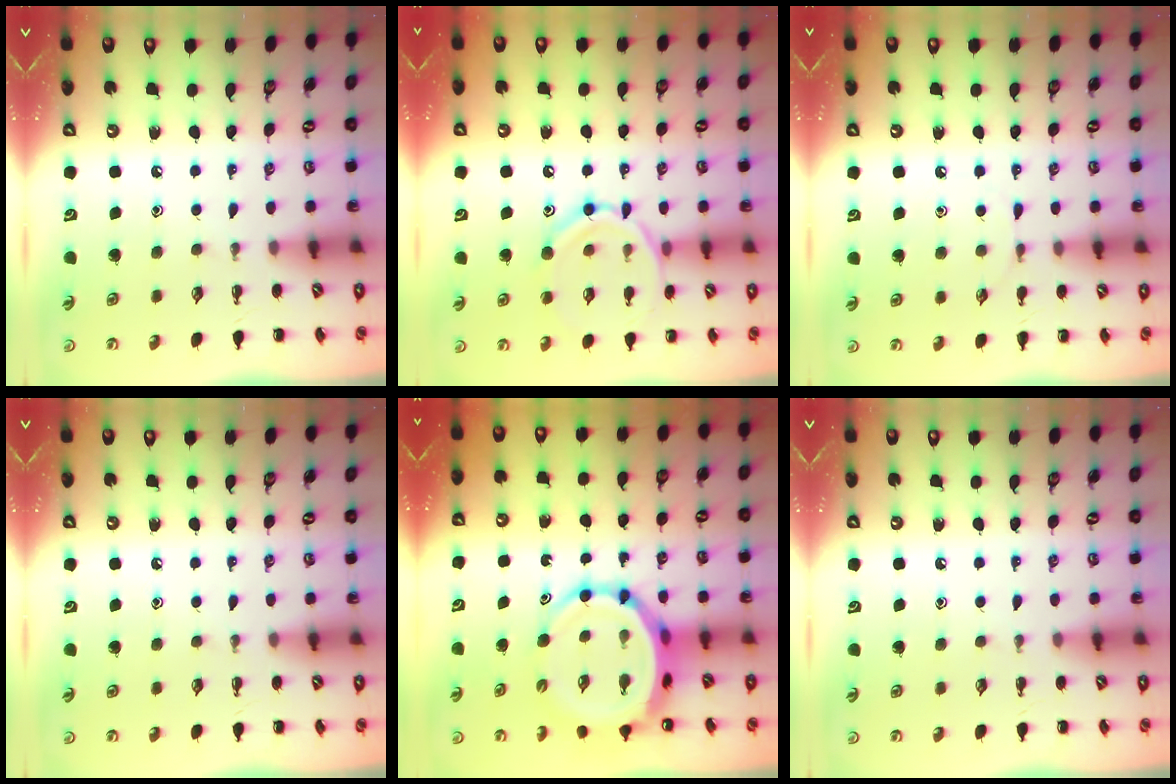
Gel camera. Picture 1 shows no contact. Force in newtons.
{"total": 13.0, "press": 12.9, "slide": 1.0}
{"total": 3.8, "press": 3.6, "slide": 1.4}
{"total": 0.0}
{"total": 9.4, "press": 9.0, "slide": 2.7}
{"total": 0.0}